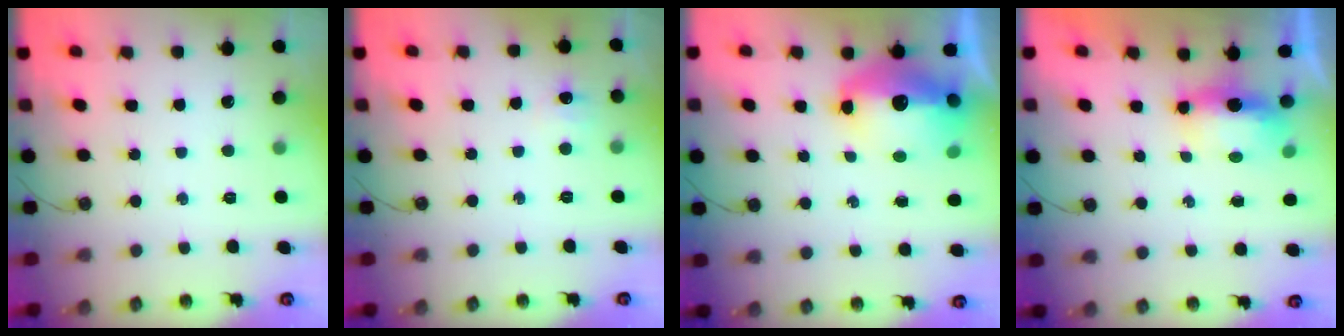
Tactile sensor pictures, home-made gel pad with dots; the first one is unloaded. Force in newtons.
{"total": 4.8, "press": 4.7, "slide": 0.6}
{"total": 16.7, "press": 16.6, "slide": 1.7}
{"total": 10.0, "press": 7.0, "slide": 7.1}